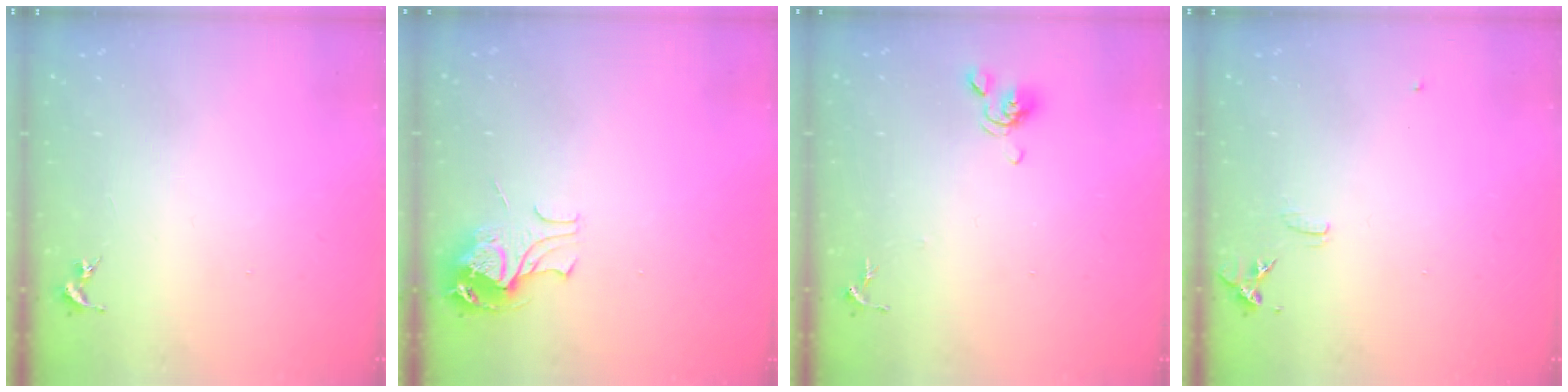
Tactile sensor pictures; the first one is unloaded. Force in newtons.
{"total": 9.5, "press": 9.5, "slide": 1.1}
{"total": 6.9, "press": 6.7, "slide": 1.6}
{"total": 6.3, "press": 6.2, "slide": 0.7}